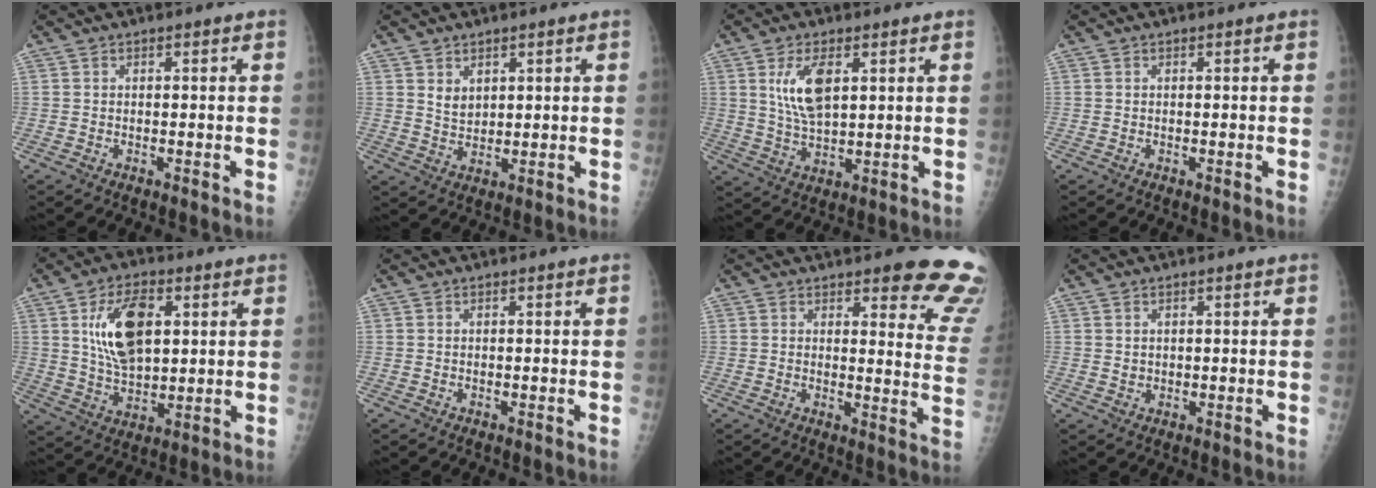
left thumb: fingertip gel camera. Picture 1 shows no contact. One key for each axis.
{"total": 3.6, "fx": 1.8, "fy": 2.4, "fz": 2.0, "tx": -0.022, "ty": -0.018, "tz": 0.043}
{"total": 8.6, "fx": 3.0, "fy": 4.0, "fz": 7.0, "tx": -0.125, "ty": -0.014, "tz": 0.063}
{"total": 0.0}
{"total": 13.7, "fx": 3.9, "fy": 7.6, "fz": 10.7, "tx": -0.170, "ty": -0.013, "tz": 0.076}
{"total": 0.0}
{"total": 14.3, "fx": 11.8, "fy": 3.8, "fz": 7.2, "tx": -0.033, "ty": -0.089, "tz": 0.114}
{"total": 1.4, "fx": 0.7, "fy": 1.0, "fz": 0.7, "tx": -0.007, "ty": -0.005, "tz": 0.015}